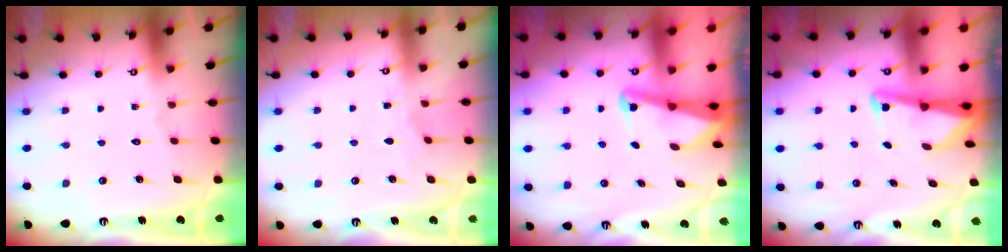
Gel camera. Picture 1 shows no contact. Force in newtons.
{"total": 2.4, "press": 2.4, "slide": 0.2}
{"total": 2.7, "press": 2.6, "slide": 0.6}
{"total": 3.2, "press": 3.2, "slide": 0.4}